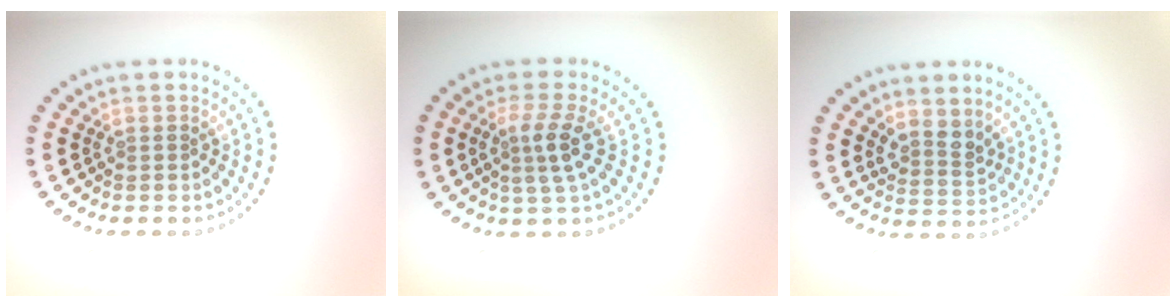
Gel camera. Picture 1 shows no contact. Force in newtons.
{"total": 2.9, "press": 2.5, "slide": 1.5}
{"total": 2.1, "press": 1.6, "slide": 1.4}